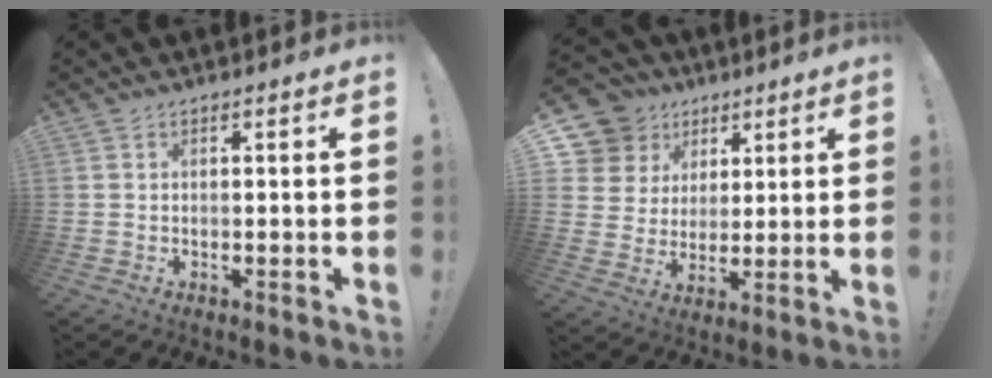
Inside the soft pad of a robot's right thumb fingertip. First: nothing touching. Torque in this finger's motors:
{"motor_torque": [0.12, 0.43, -0.25, 0.19, -0.02]}